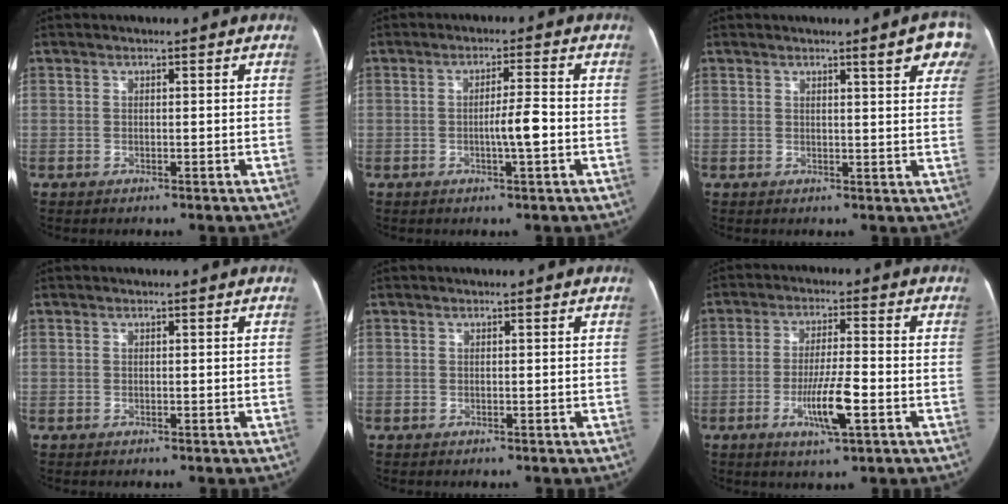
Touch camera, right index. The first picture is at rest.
{"total": 4.3, "force": [-1.0, -0.1, 4.2], "torque": [-0.068, -0.001, -0.018]}
{"total": 6.2, "force": [3.9, 0.8, 4.8], "torque": [-0.044, -0.002, 0.032]}
{"total": 0.0}
{"total": 0.0}
{"total": 8.1, "force": [-2.9, 0.7, 7.5], "torque": [-0.135, -0.009, -0.049]}